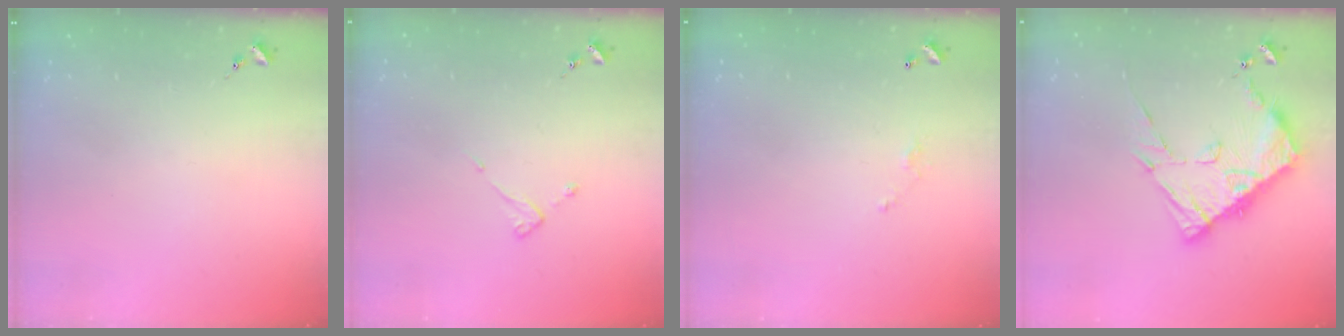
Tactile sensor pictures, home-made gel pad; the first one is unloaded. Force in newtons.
{"total": 3.6, "press": 3.6, "slide": 0.3}
{"total": 3.9, "press": 3.9, "slide": 0.1}
{"total": 14.4, "press": 14.3, "slide": 1.4}